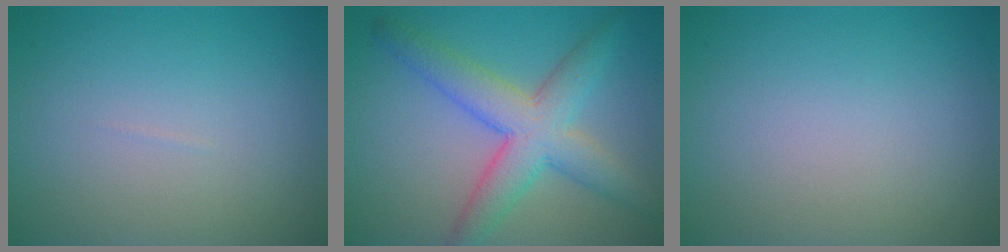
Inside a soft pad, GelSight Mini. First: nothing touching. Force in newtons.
{"total": 6.4, "press": 6.4, "slide": 0.2}
{"total": 0.0}